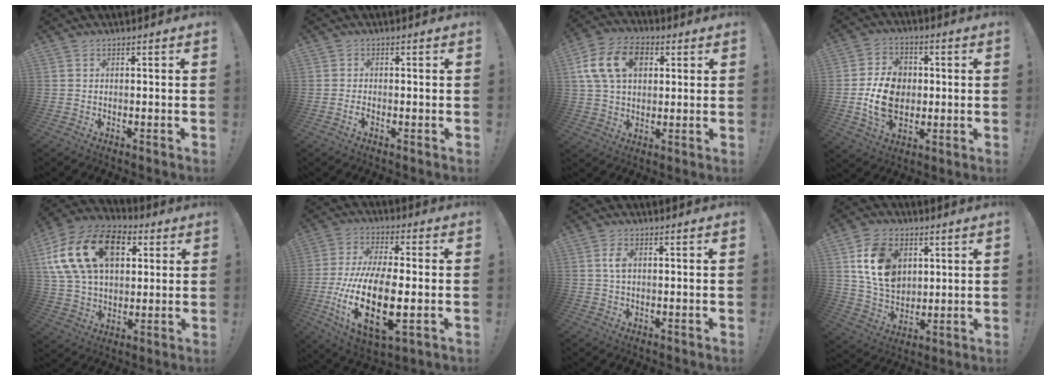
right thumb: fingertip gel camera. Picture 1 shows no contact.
{"total": 1.1, "force": [-0.7, 0.6, 0.6], "torque": [-0.001, -0.002, -0.013]}
{"total": 17.1, "force": [5.5, 12.0, 10.9], "torque": [-0.186, -0.006, 0.102]}
{"total": 11.4, "force": [-0.8, 8.8, 7.2], "torque": [-0.115, 0.003, -0.012]}
{"total": 23.3, "force": [8.5, 15.3, 15.3], "torque": [-0.267, -0.022, 0.155]}
{"total": 22.3, "force": [-3.9, 10.0, 19.5], "torque": [-0.384, 0.000, -0.055]}
{"total": 3.2, "force": [0.5, 1.9, 2.5], "torque": [-0.037, 0.002, 0.005]}
{"total": 16.4, "force": [5.7, 12.2, 9.4], "torque": [-0.160, -0.013, 0.115]}